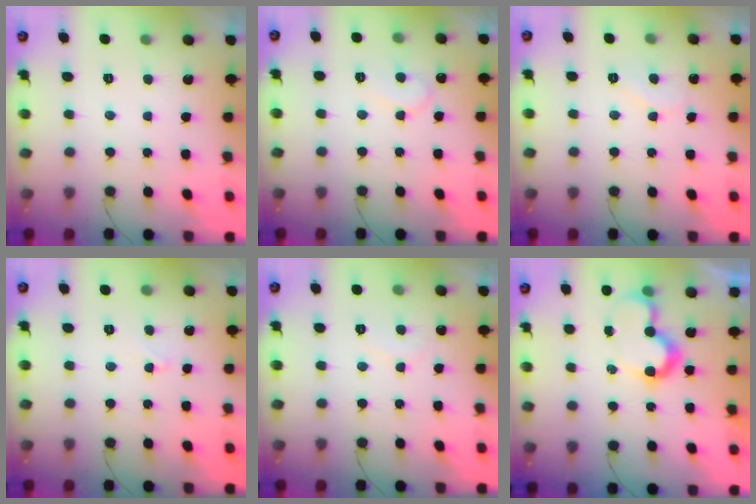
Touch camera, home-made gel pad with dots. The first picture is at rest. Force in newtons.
{"total": 7.1, "press": 7.1, "slide": 0.5}
{"total": 4.8, "press": 4.8, "slide": 0.4}
{"total": 2.0, "press": 2.0, "slide": 0.2}
{"total": 5.7, "press": 5.7, "slide": 0.3}
{"total": 8.7, "press": 8.6, "slide": 0.1}